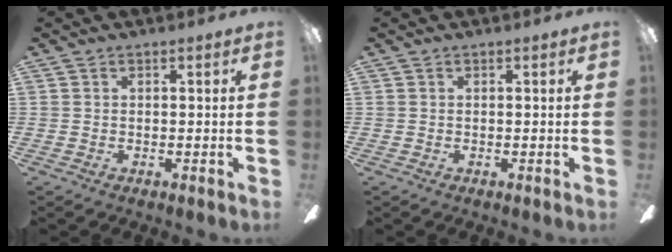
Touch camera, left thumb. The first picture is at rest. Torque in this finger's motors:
{"motor_torque": [-0.08, 0.01, -0.02, -0.04, 0.00]}